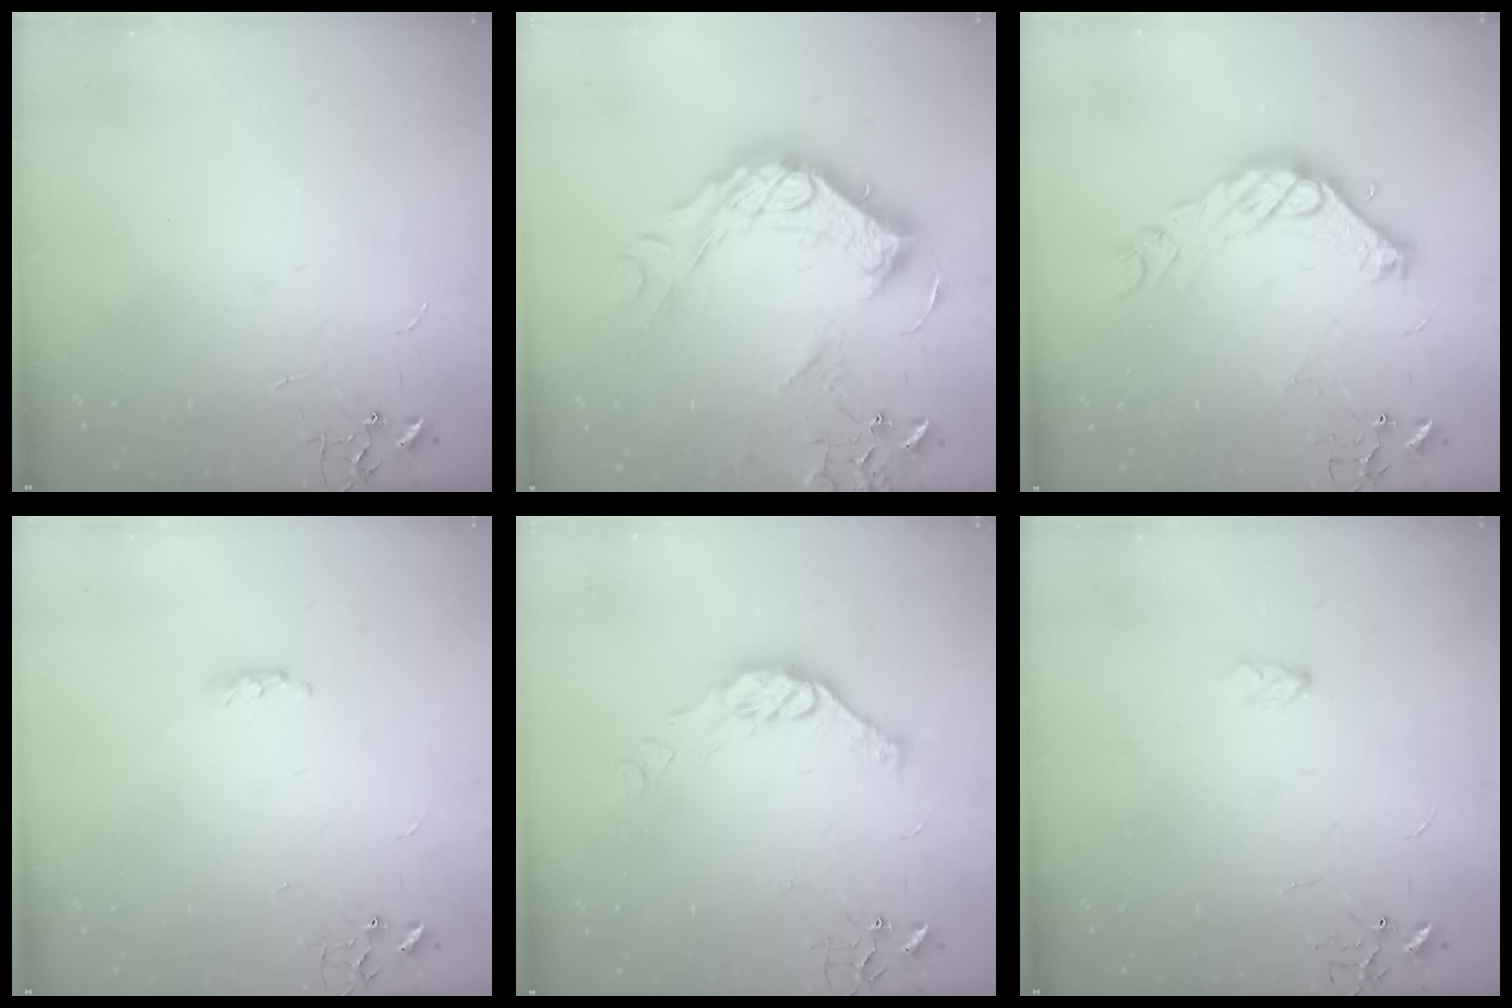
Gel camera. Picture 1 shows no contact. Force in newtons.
{"total": 24.3, "press": 24.2, "slide": 2.1}
{"total": 15.5, "press": 15.5, "slide": 1.5}
{"total": 3.4, "press": 3.4, "slide": 0.5}
{"total": 11.1, "press": 11.1, "slide": 0.8}
{"total": 3.3, "press": 3.3, "slide": 0.6}